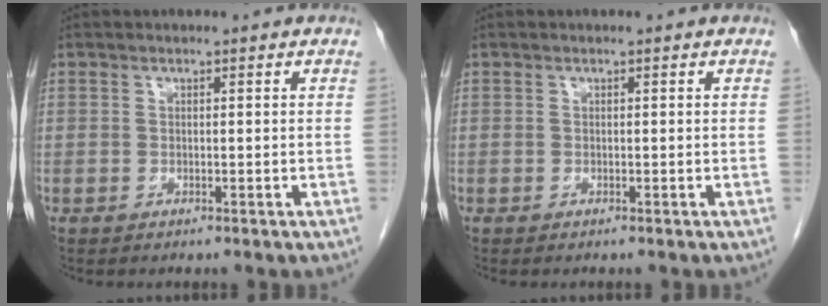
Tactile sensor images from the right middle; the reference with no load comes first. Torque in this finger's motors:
{"motor_torque": [0.16, 0.05, -0.01, 0.00]}